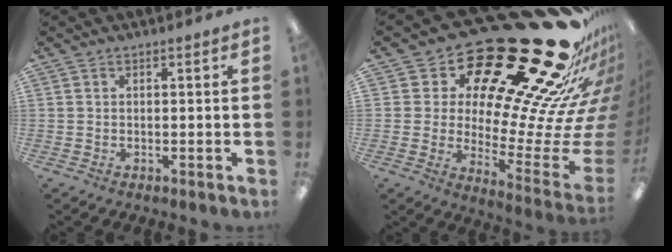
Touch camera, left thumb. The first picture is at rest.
{"total": 32.6, "force": [23.2, 11.8, 19.6], "torque": [-0.211, -0.231, 0.424]}